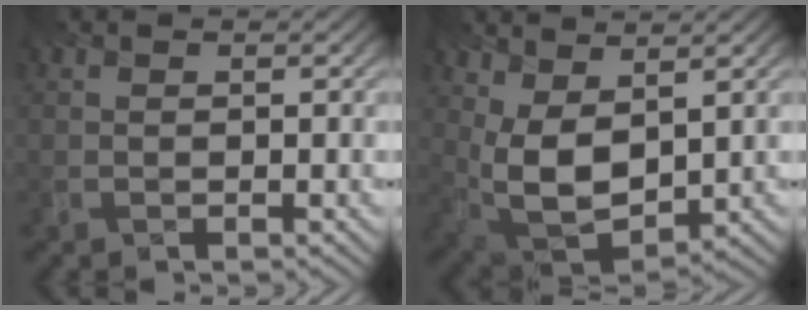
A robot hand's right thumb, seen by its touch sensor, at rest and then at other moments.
{"total": 10.8, "force": [2.1, 6.1, 8.7], "torque": [-0.225, -0.003, 0.068]}